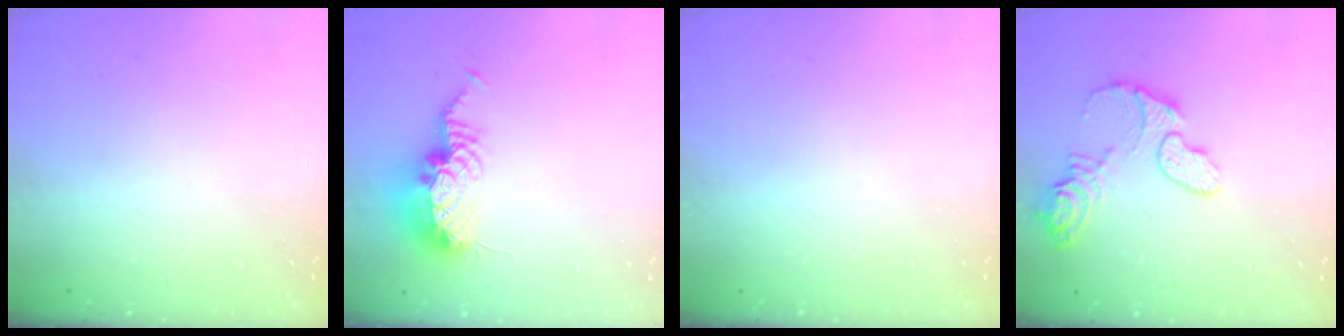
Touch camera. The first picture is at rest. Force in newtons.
{"total": 11.1, "press": 11.0, "slide": 1.6}
{"total": 0.0}
{"total": 11.6, "press": 11.5, "slide": 0.8}